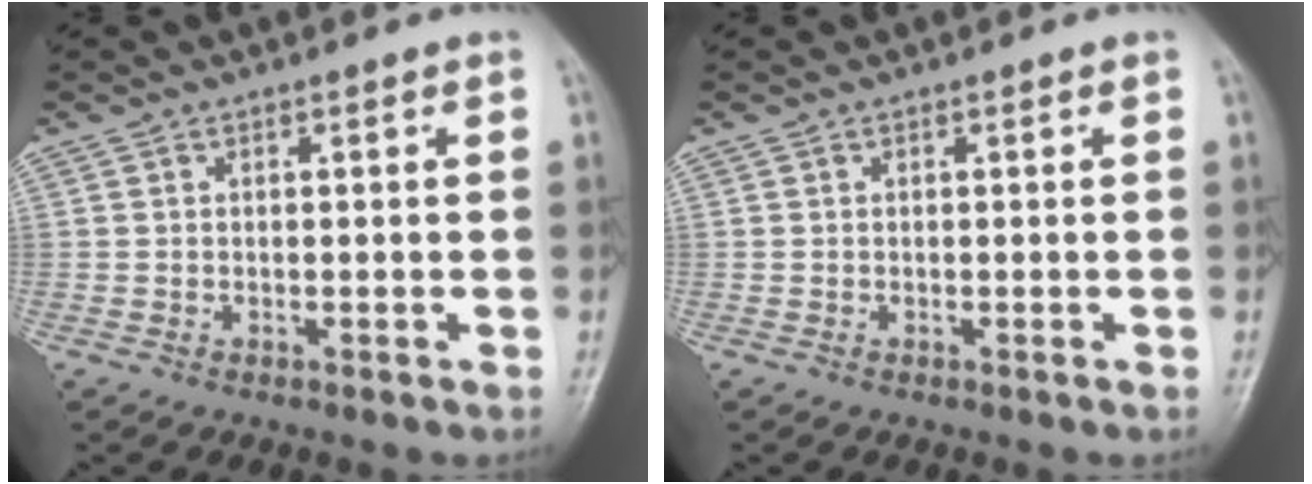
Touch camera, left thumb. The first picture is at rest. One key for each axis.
{"total": 0.0}